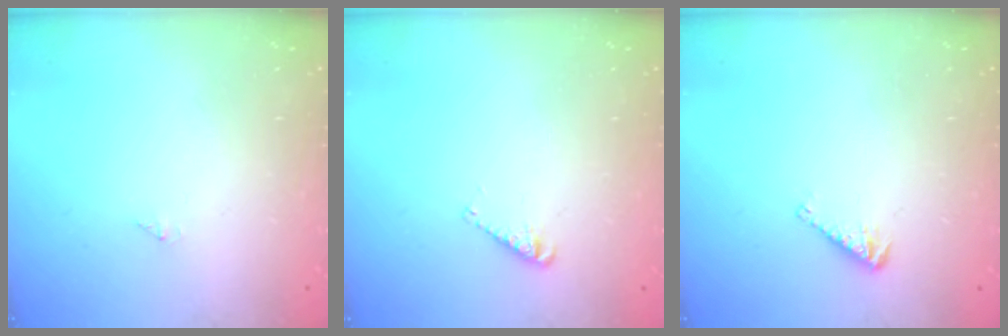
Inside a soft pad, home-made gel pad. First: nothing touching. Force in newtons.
{"total": 3.2, "press": 3.1, "slide": 0.5}
{"total": 3.4, "press": 3.3, "slide": 0.6}